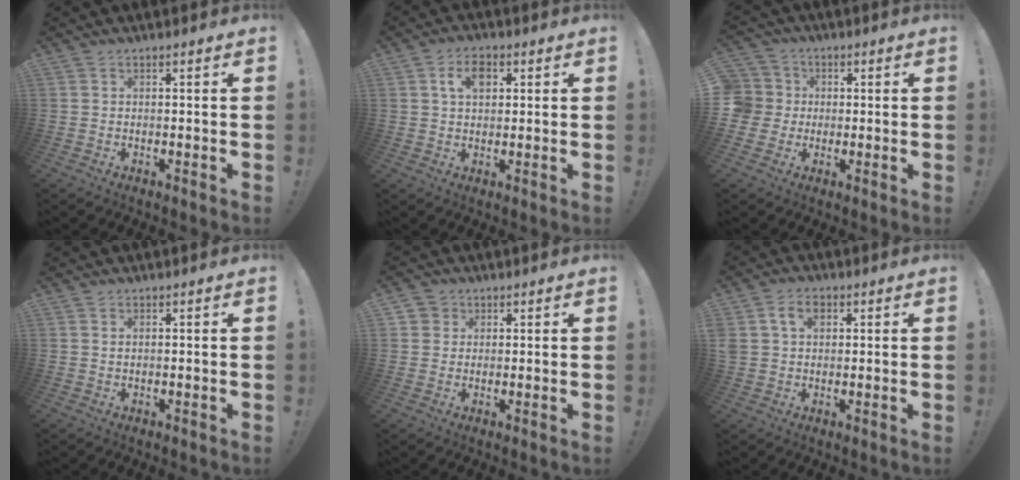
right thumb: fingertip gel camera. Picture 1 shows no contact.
{"total": 6.3, "force": [2.1, 4.1, 4.3], "torque": [-0.071, 0.006, 0.036]}
{"total": 6.6, "force": [-0.1, 6.4, 1.6], "torque": [-0.046, 0.009, 0.002]}
{"total": 0.8, "force": [0.6, 0.3, 0.4], "torque": [-0.016, 0.003, 0.013]}
{"total": 3.3, "force": [1.4, 2.9, 0.2], "torque": [-0.002, -0.003, 0.026]}
{"total": 6.3, "force": [2.4, 4.6, 3.6], "torque": [-0.062, 0.006, 0.046]}